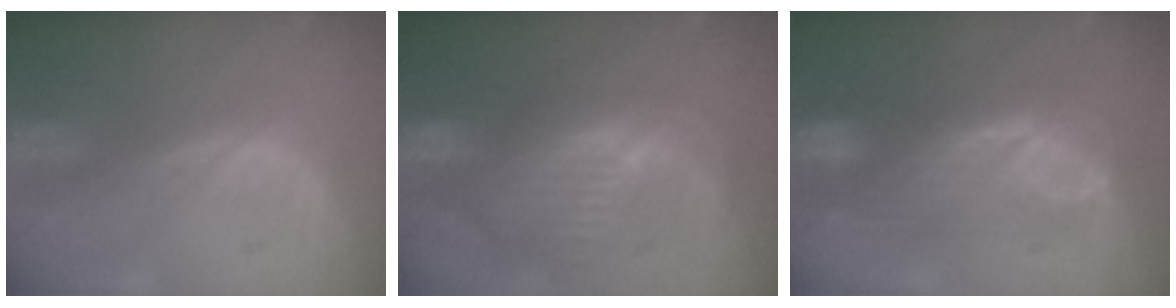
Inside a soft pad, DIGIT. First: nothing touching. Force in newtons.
{"total": 11.0, "press": 9.6, "slide": 5.4}
{"total": 7.8, "press": 7.6, "slide": 1.8}